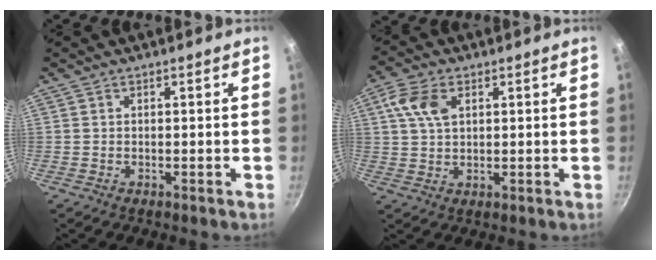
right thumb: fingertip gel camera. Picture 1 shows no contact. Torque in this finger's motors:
{"motor_torque": [0.94, 0.87, 0.46, 0.67, 0.25]}